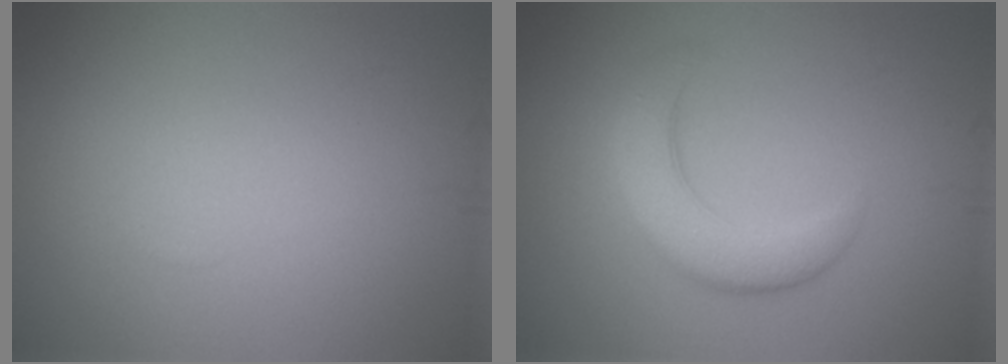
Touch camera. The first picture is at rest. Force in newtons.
{"total": 4.6, "press": 4.5, "slide": 0.3}